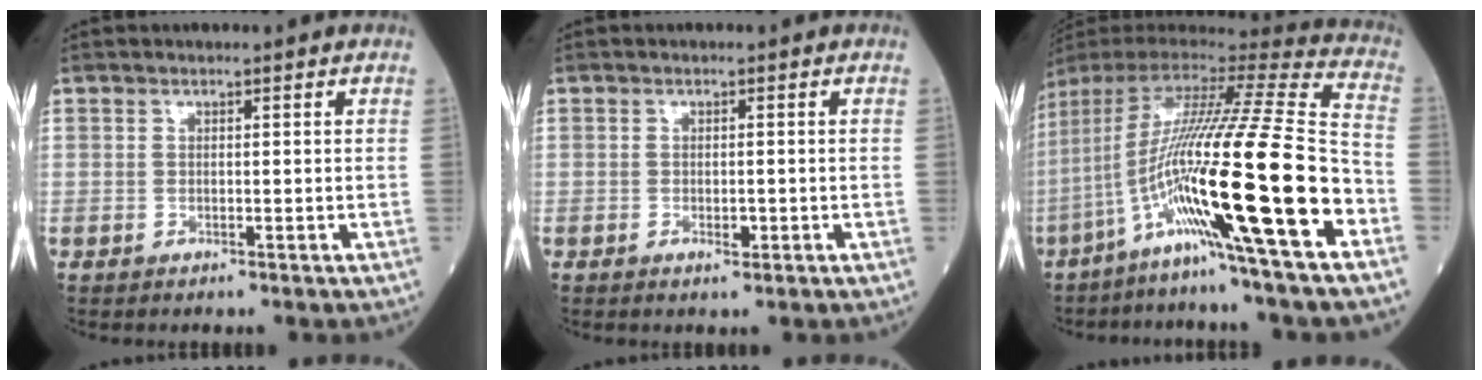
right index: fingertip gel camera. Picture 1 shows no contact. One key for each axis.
{"total": 1.6, "fx": -0.6, "fy": 0.6, "fz": 1.4, "tx": -0.024, "ty": -0.001, "tz": -0.007}
{"total": 28.3, "fx": -9.1, "fy": -0.4, "fz": 26.8, "tx": -0.472, "ty": -0.039, "tz": -0.178}